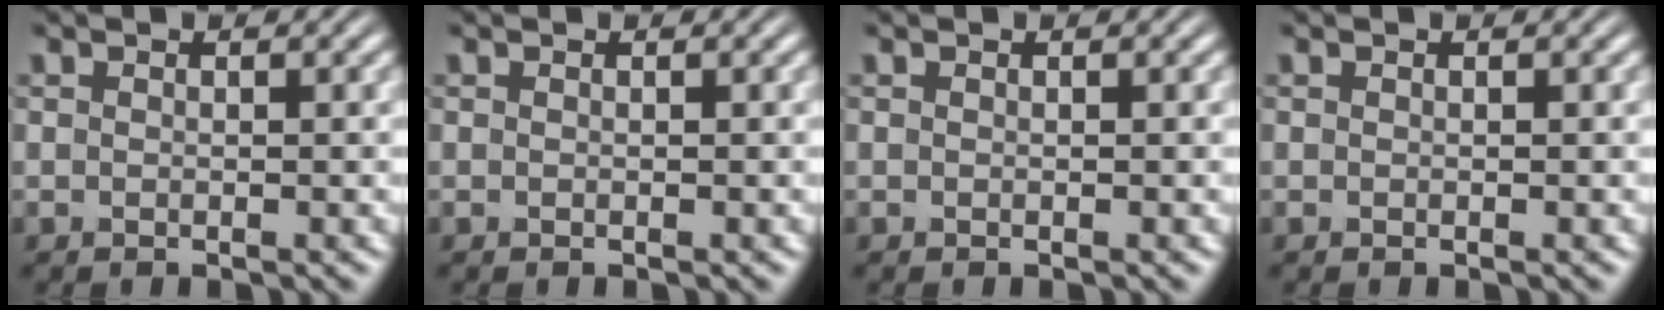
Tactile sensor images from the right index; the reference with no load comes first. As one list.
[{"total": 0.0}, {"total": 0.0}, {"total": 0.0}]